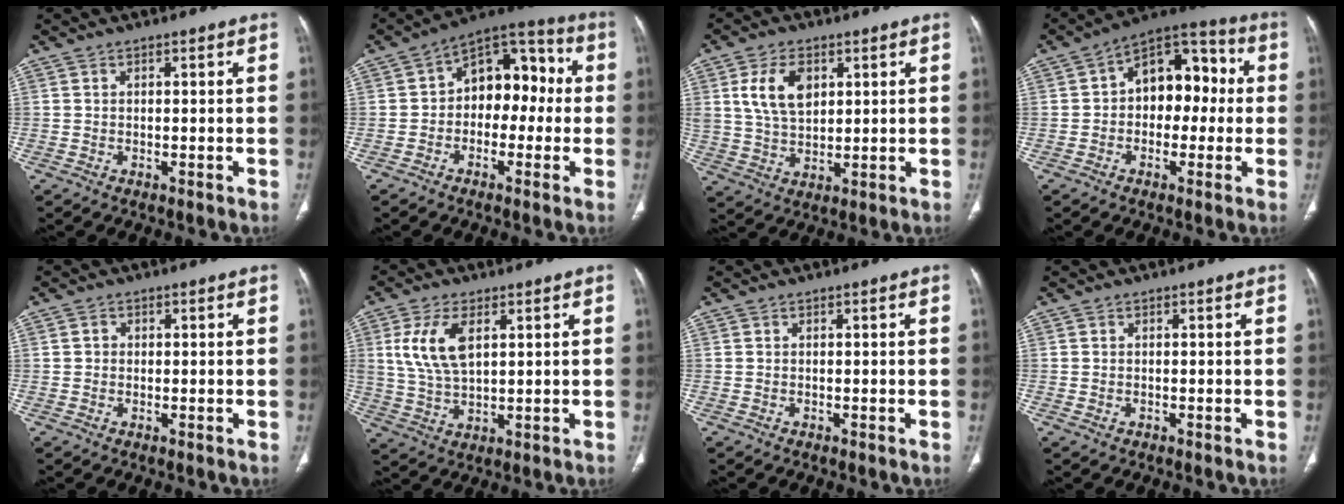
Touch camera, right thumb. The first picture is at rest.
{"total": 12.5, "force": [-0.1, 8.5, 9.2], "torque": [-0.082, 0.046, -0.019]}
{"total": 9.5, "force": [3.3, 5.9, 6.7], "torque": [-0.115, -0.009, 0.068]}
{"total": 13.3, "force": [0.7, 8.9, 9.8], "torque": [-0.091, 0.043, -0.005]}
{"total": 1.1, "force": [0.0, 1.0, 0.4], "torque": [-0.002, 0.003, 0.000]}
{"total": 9.7, "force": [3.0, 4.8, 7.8], "torque": [-0.163, -0.008, 0.064]}
{"total": 0.0}
{"total": 0.7, "force": [-0.2, 0.5, 0.4], "torque": [-0.014, 0.004, 0.001]}